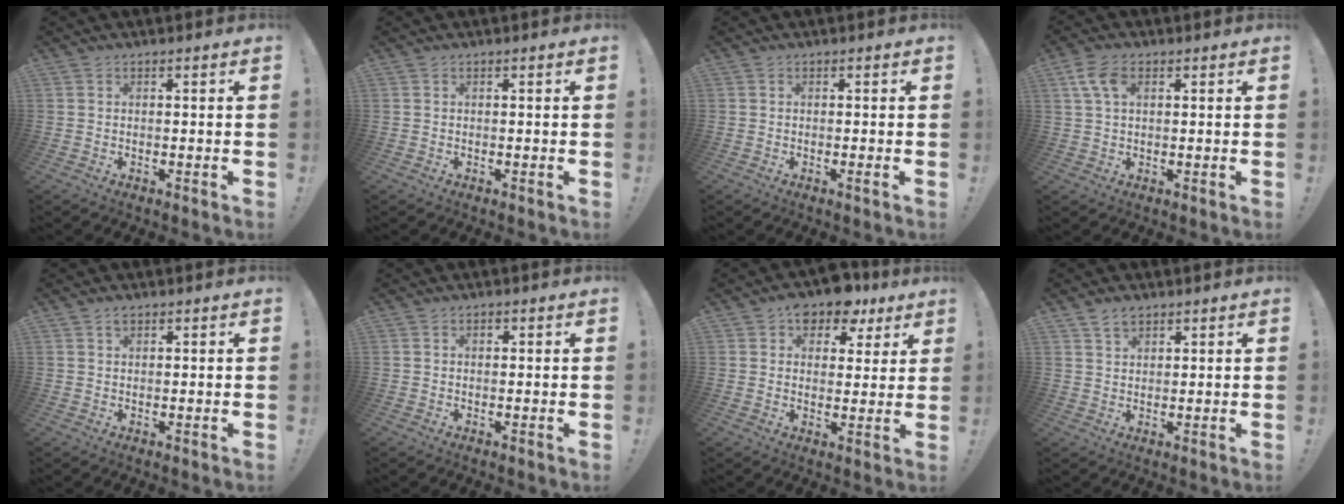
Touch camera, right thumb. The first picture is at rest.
{"total": 0.0}
{"total": 1.2, "force": [-0.2, -0.1, 1.2], "torque": [-0.028, 0.002, -0.003]}
{"total": 6.2, "force": [2.2, 3.7, 4.5], "torque": [-0.100, 0.006, 0.046]}
{"total": 0.9, "force": [0.7, 0.5, 0.4], "torque": [-0.008, 0.001, 0.013]}
{"total": 0.6, "force": [0.2, 0.5, 0.3], "torque": [-0.003, 0.000, 0.002]}
{"total": 9.7, "force": [6.6, 5.9, 4.0], "torque": [-0.059, -0.040, 0.123]}
{"total": 3.2, "force": [2.4, 1.8, 1.3], "torque": [-0.023, -0.008, 0.044]}